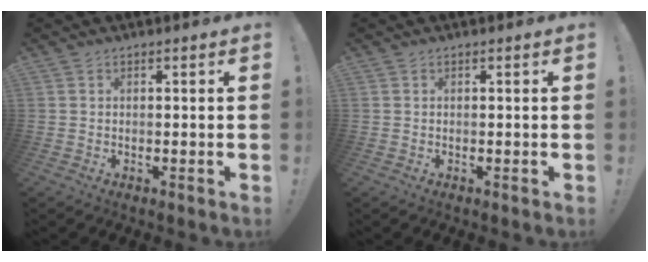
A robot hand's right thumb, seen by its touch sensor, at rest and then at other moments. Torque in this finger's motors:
{"motor_torque": [-0.05, 0.05, -0.12, 0.15, 0.01]}